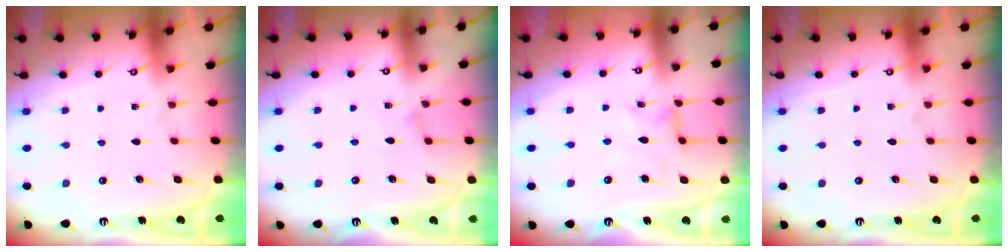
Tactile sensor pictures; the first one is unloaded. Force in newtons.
{"total": 1.1, "press": 1.1, "slide": 0.4}
{"total": 1.7, "press": 1.6, "slide": 0.2}
{"total": 0.0}